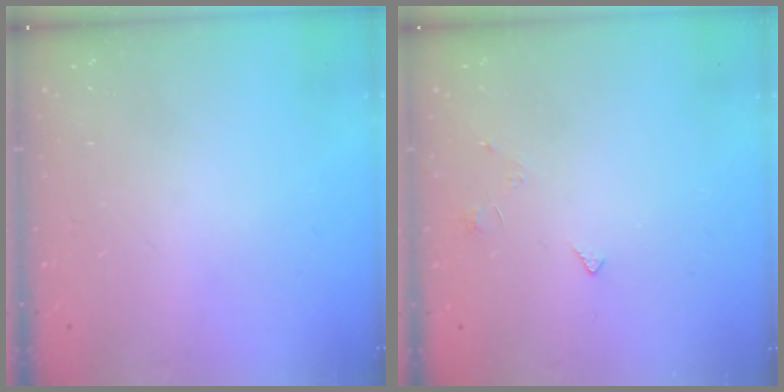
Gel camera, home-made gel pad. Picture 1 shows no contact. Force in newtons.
{"total": 2.2, "press": 2.1, "slide": 0.4}